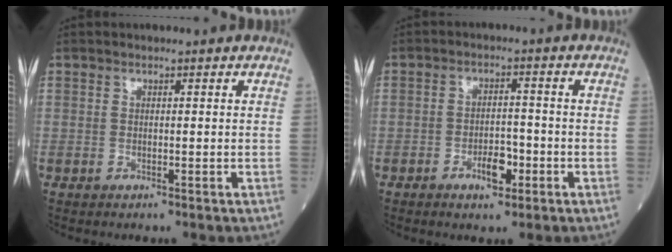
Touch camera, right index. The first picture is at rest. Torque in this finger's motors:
{"motor_torque": [0.08, -0.09, 0.03, 0.01]}